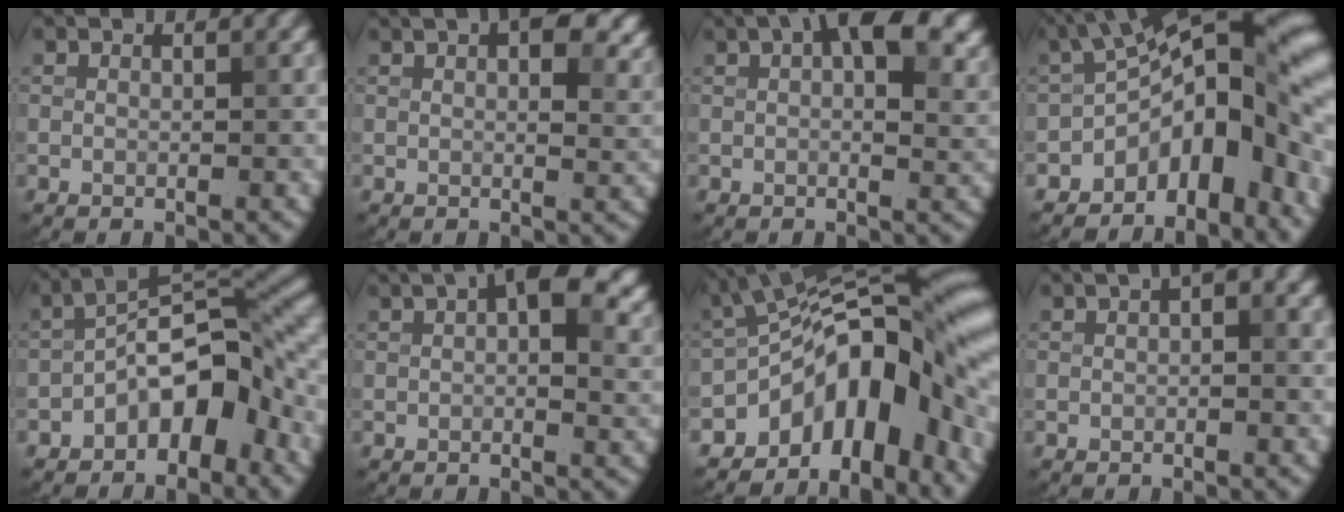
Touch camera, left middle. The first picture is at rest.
{"total": 9.5, "force": [5.0, 4.6, 6.6], "torque": [-0.055, 0.023, 0.052]}
{"total": 9.8, "force": [4.0, 4.7, 7.6], "torque": [-0.093, 0.013, 0.051]}
{"total": 13.0, "force": [-3.9, 6.2, 10.7], "torque": [-0.121, 0.016, -0.062]}
{"total": 7.5, "force": [-3.5, 3.5, 5.7], "torque": [-0.071, 0.023, -0.075]}
{"total": 8.7, "force": [3.5, 4.3, 6.7], "torque": [-0.073, 0.015, 0.041]}
{"total": 13.4, "force": [-5.3, 6.9, 10.2], "torque": [-0.121, 0.009, -0.095]}
{"total": 1.8, "force": [0.6, 0.6, 1.6], "torque": [-0.017, 0.010, 0.007]}